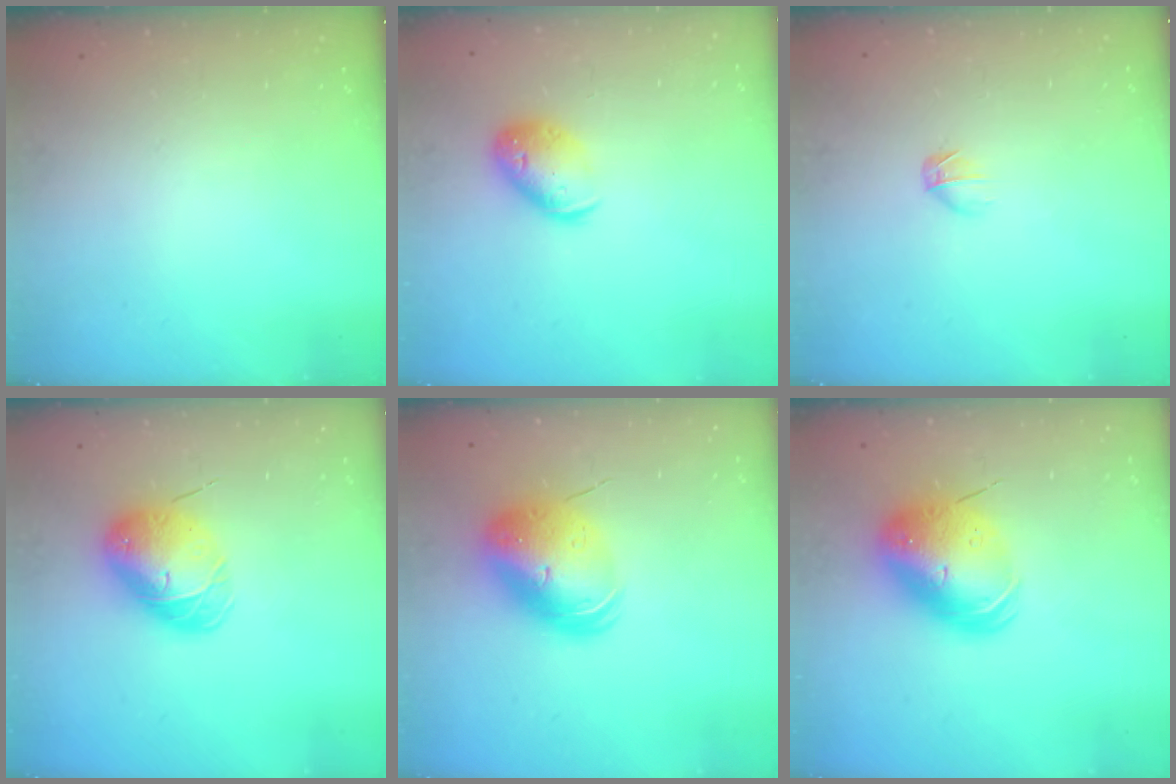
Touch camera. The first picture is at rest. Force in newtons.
{"total": 11.8, "press": 11.6, "slide": 1.7}
{"total": 3.7, "press": 3.6, "slide": 1.0}
{"total": 9.2, "press": 9.0, "slide": 2.1}
{"total": 14.3, "press": 14.1, "slide": 2.6}
{"total": 13.4, "press": 13.2, "slide": 2.3}